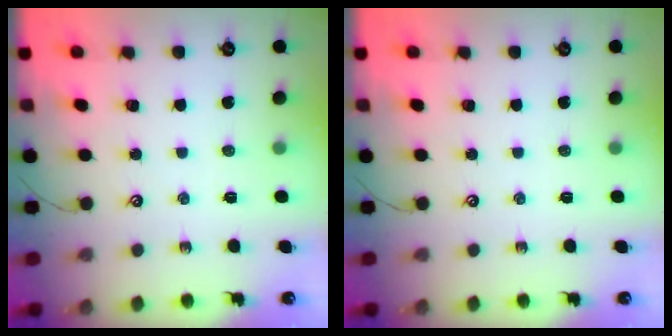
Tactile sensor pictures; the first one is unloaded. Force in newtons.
{"total": 0.0}